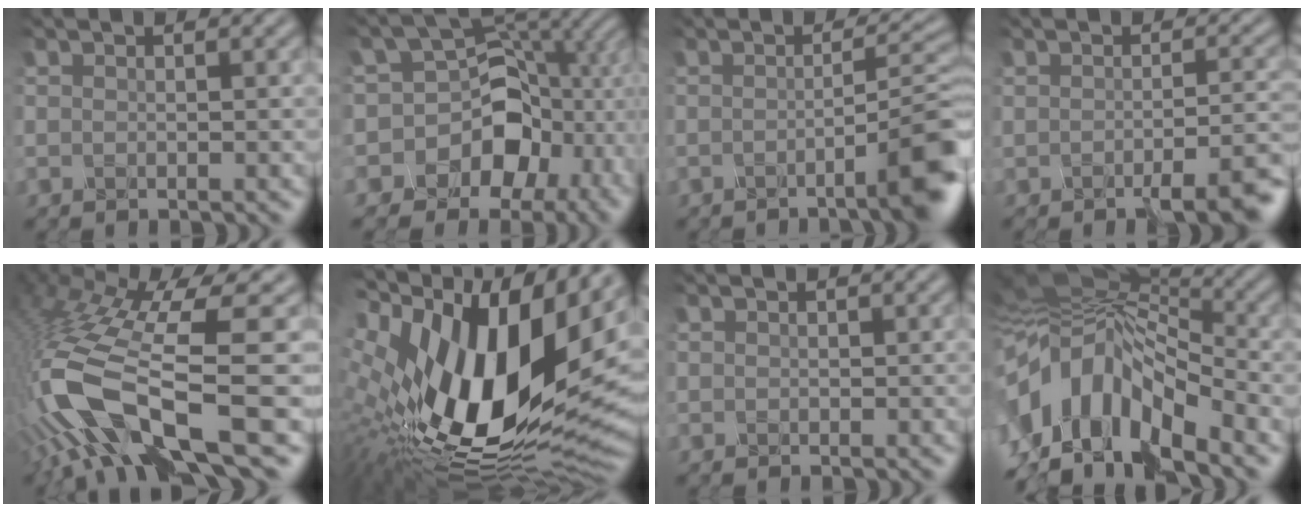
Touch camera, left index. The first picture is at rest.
{"total": 11.9, "force": [-3.9, 9.8, 5.7], "torque": [-0.078, 0.014, -0.072]}
{"total": 6.5, "force": [-2.3, 1.2, 5.9], "torque": [-0.055, 0.020, -0.045]}
{"total": 4.0, "force": [-2.5, 1.1, 3.0], "torque": [-0.035, 0.001, -0.038]}
{"total": 11.9, "force": [-3.6, 3.7, 10.8], "torque": [-0.233, 0.007, -0.054]}
{"total": 18.1, "force": [4.4, 10.3, 14.2], "torque": [-0.301, 0.009, 0.073]}
{"total": 0.0}
{"total": 10.7, "force": [-4.9, 6.3, 7.2], "torque": [-0.136, 0.019, -0.103]}